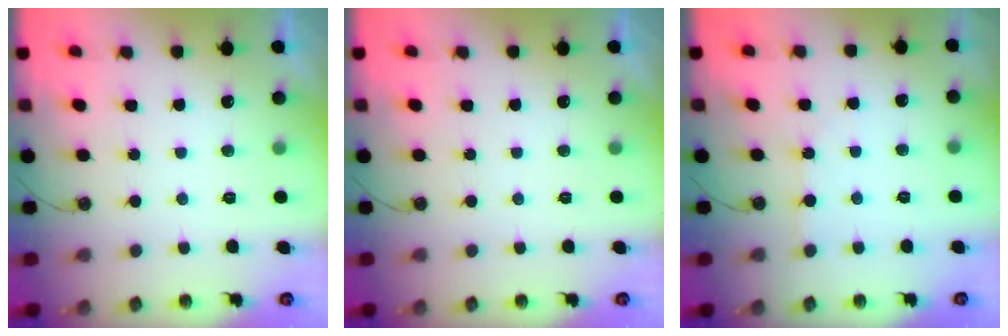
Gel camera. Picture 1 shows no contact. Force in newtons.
{"total": 0.0}
{"total": 2.1, "press": 2.0, "slide": 0.3}